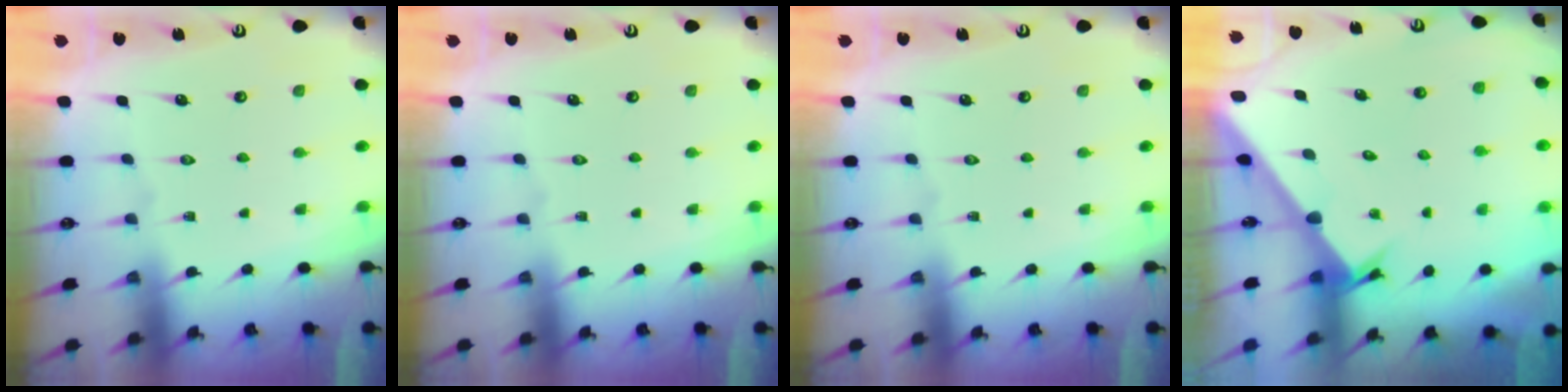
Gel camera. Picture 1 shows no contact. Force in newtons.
{"total": 0.0}
{"total": 0.0}
{"total": 2.5, "press": 2.5, "slide": 0.2}